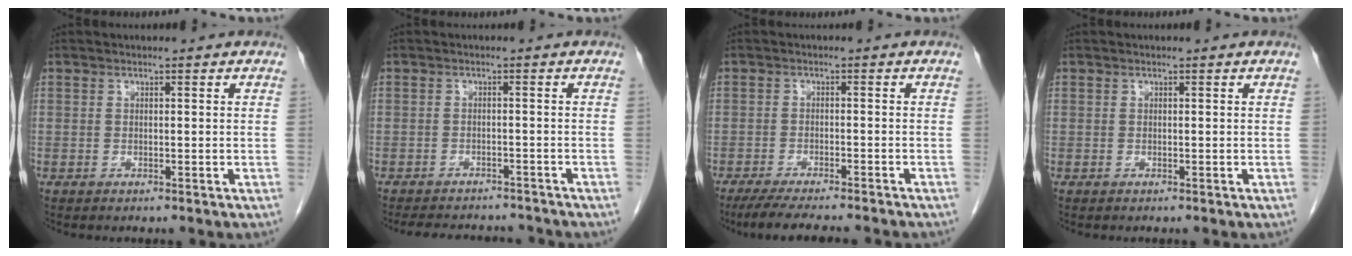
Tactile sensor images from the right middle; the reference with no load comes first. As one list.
[{"total": 10.1, "force": [-9.3, 2.9, 2.7], "torque": [-0.051, 0.007, -0.113]}, {"total": 11.4, "force": [-9.9, 1.2, 5.5], "torque": [-0.074, -0.018, -0.141]}, {"total": 0.0}]